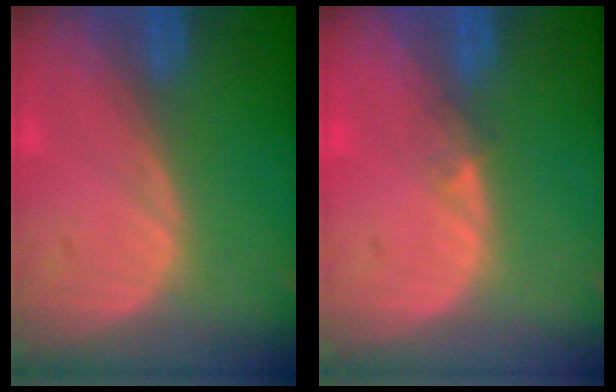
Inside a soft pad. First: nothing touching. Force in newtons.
{"total": 1.2, "press": 0.9, "slide": 0.9}